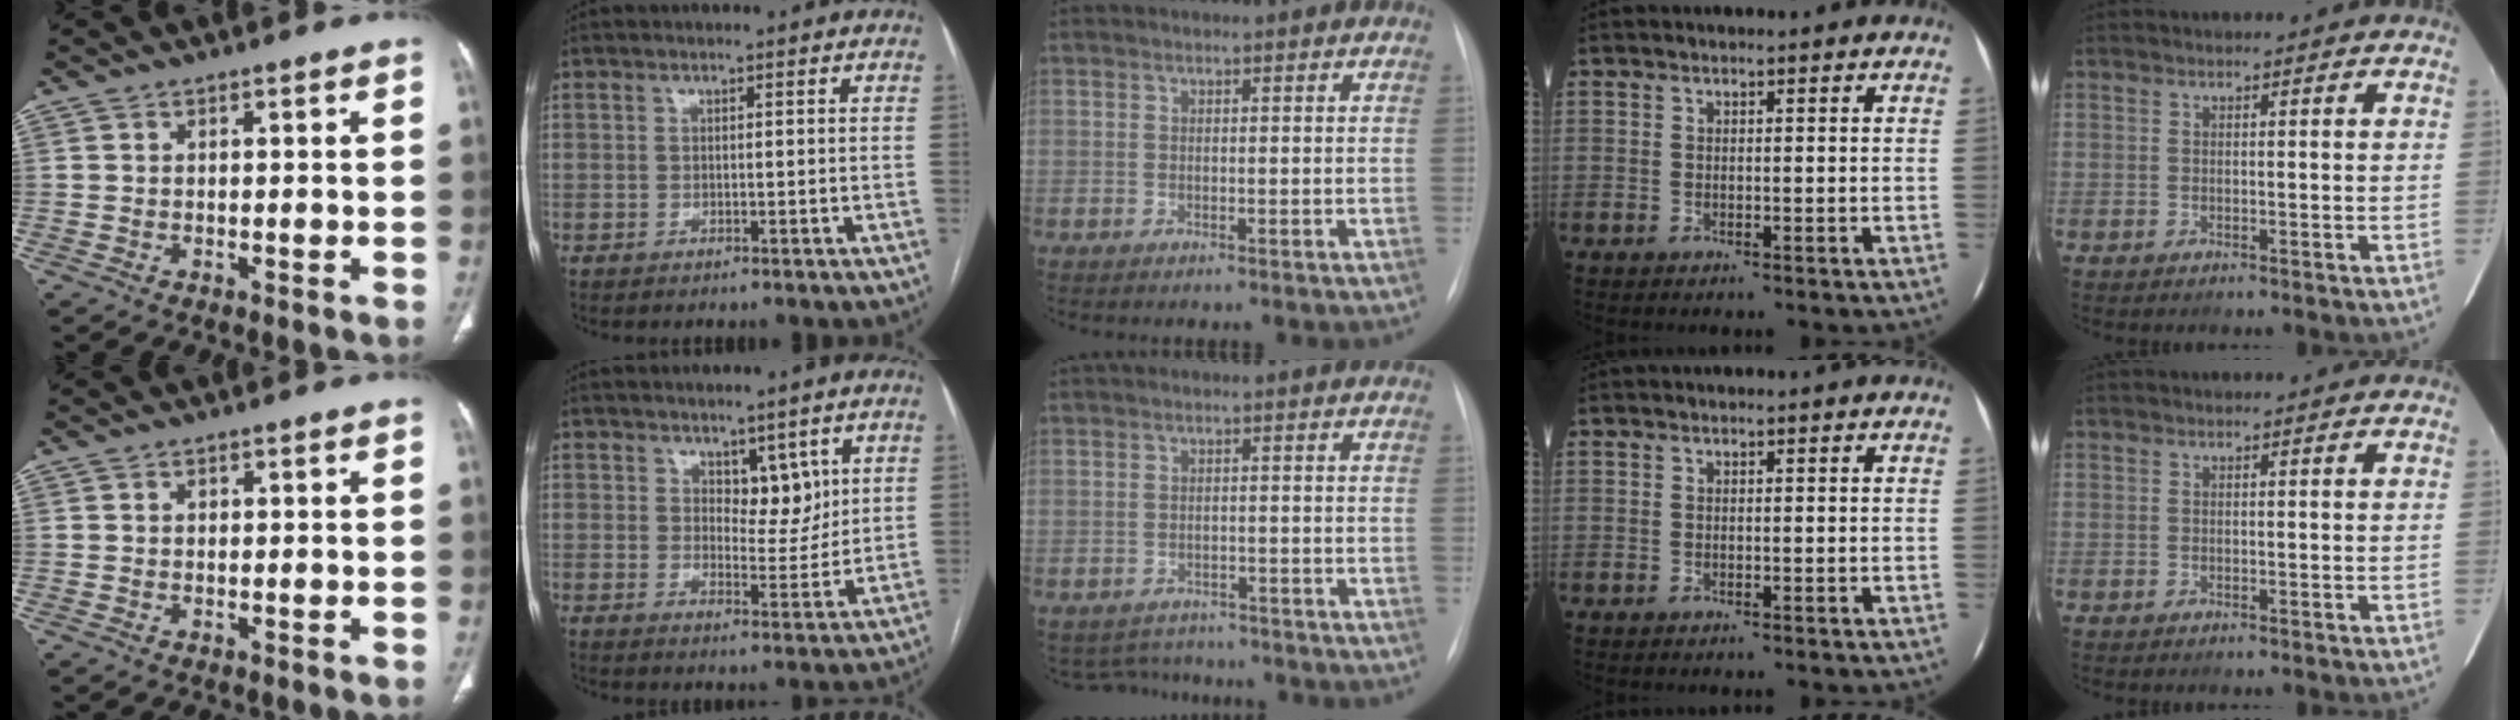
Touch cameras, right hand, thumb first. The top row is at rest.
{"thumb": {"total": 0.6, "force": [0.2, 0.5, 0.3], "torque": [-0.003, 0.000, 0.005]}, "index": {"total": 5.1, "force": [2.6, 2.7, 3.4], "torque": [-0.043, -0.005, 0.045]}, "middle": {"total": 4.5, "force": [-4.3, 1.5, -0.4], "torque": [0.004, 0.011, -0.060]}}